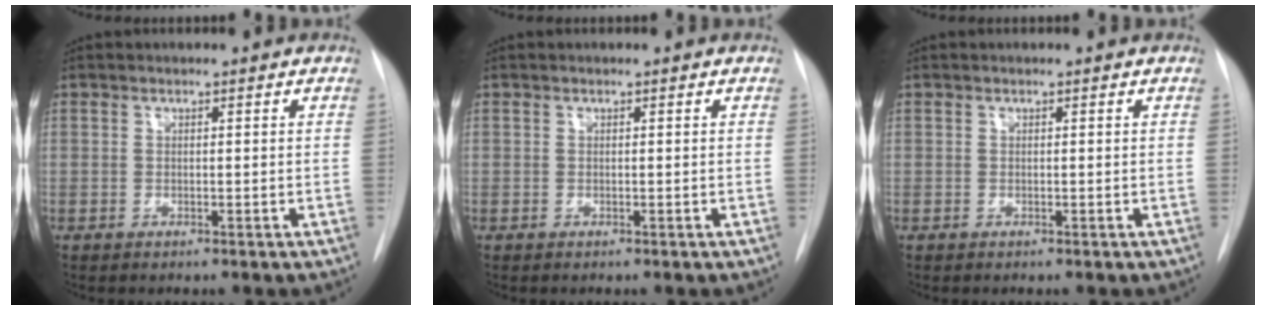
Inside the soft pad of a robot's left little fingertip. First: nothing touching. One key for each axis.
{"total": 0.0}
{"total": 0.0}